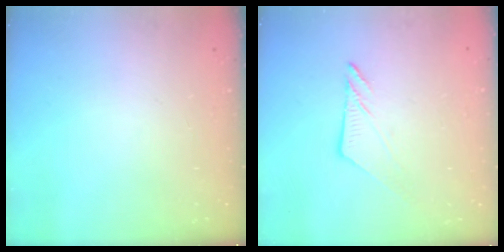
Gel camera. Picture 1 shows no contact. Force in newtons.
{"total": 7.6, "press": 7.6, "slide": 0.1}